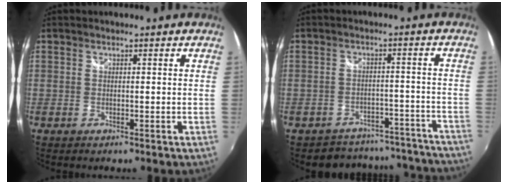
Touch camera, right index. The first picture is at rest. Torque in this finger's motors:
{"motor_torque": [0.15, -0.14, 0.45, 0.04]}